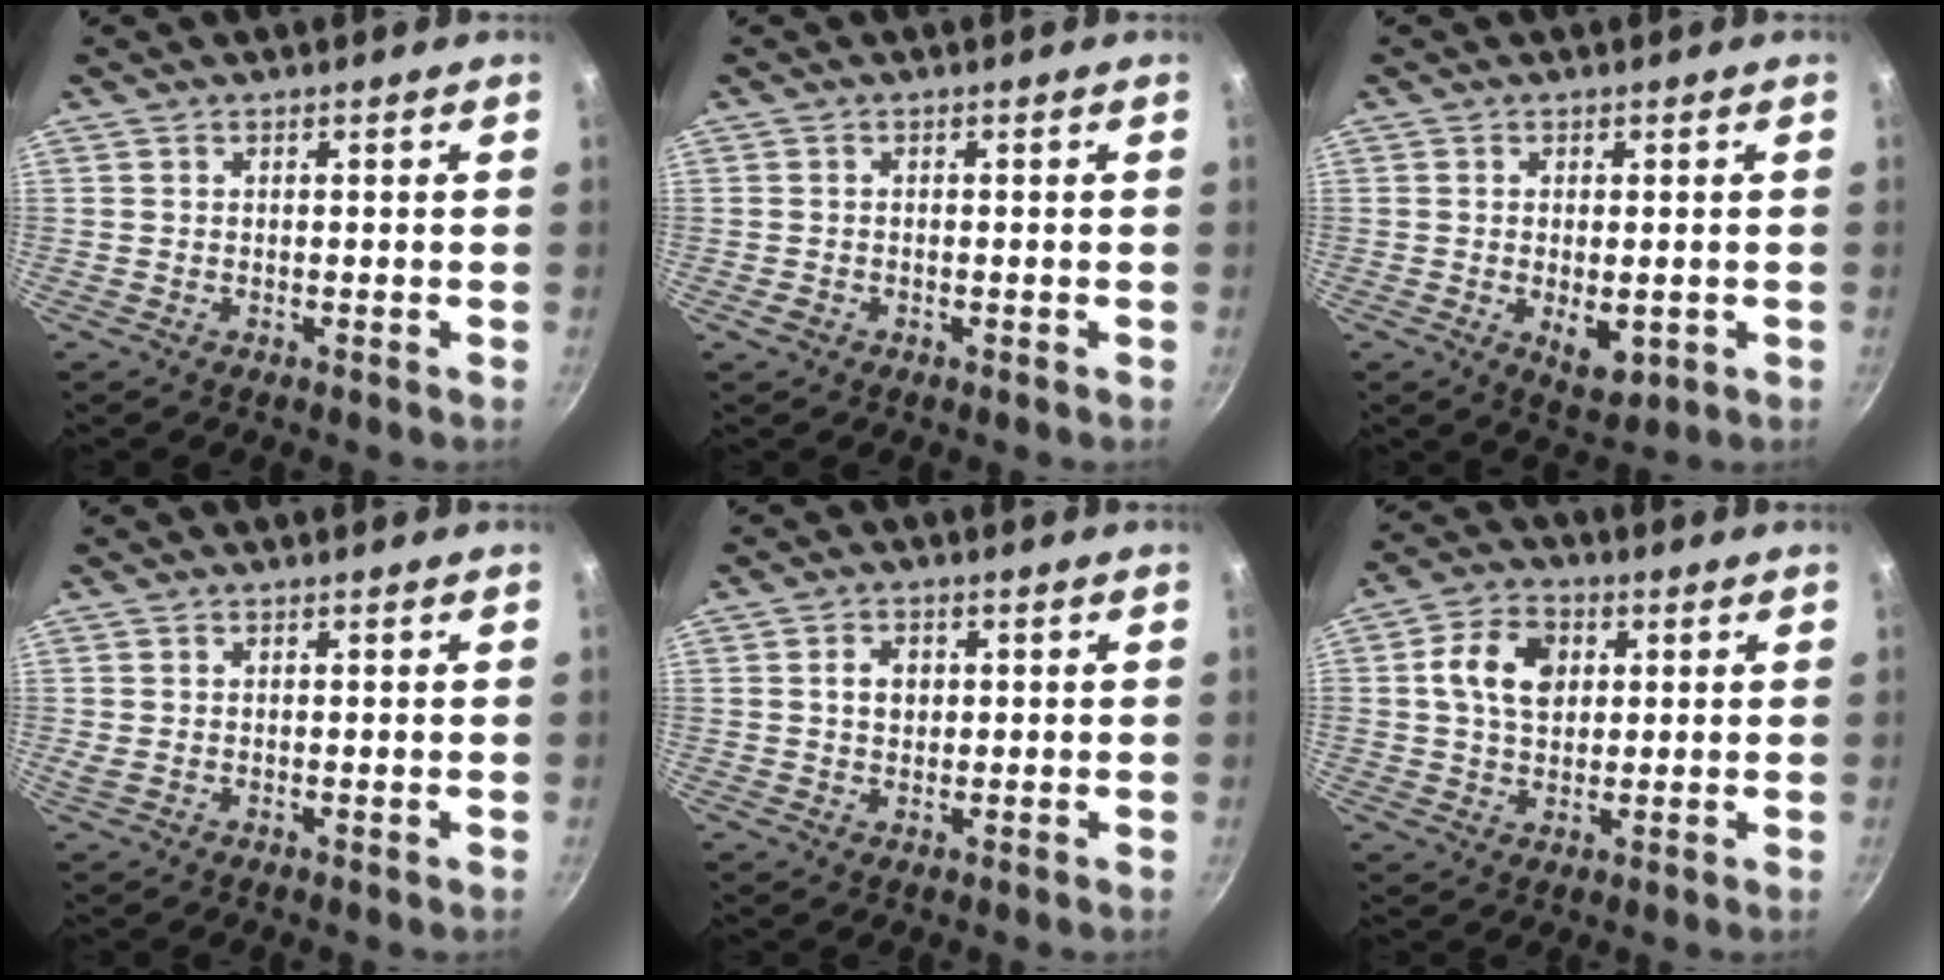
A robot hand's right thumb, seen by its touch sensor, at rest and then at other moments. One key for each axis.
{"total": 1.3, "fx": -0.6, "fy": 0.9, "fz": 0.6, "tx": -0.015, "ty": 0.003, "tz": -0.011}
{"total": 5.8, "fx": -1.0, "fy": 3.1, "fz": 4.8, "tx": -0.066, "ty": -0.010, "tz": -0.006}
{"total": 0.9, "fx": 0.3, "fy": 0.4, "fz": 0.7, "tx": -0.016, "ty": -0.001, "tz": 0.005}
{"total": 3.5, "fx": 0.6, "fy": 2.7, "fz": 2.1, "tx": -0.019, "ty": 0.000, "tz": 0.008}
{"total": 9.4, "fx": 2.1, "fy": 6.8, "fz": 6.0, "tx": -0.090, "ty": 0.006, "tz": 0.027}